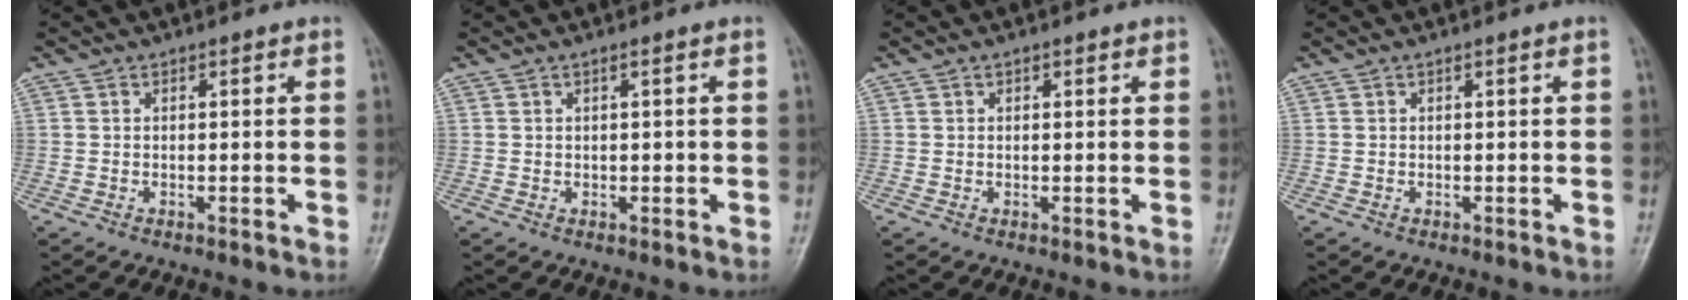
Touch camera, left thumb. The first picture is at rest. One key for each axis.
{"total": 0.8, "fx": 0.2, "fy": 0.3, "fz": 0.7, "tx": -0.010, "ty": 0.002, "tz": 0.005}
{"total": 1.0, "fx": 0.6, "fy": 0.5, "fz": 0.6, "tx": 0.000, "ty": -0.001, "tz": 0.006}
{"total": 0.0}